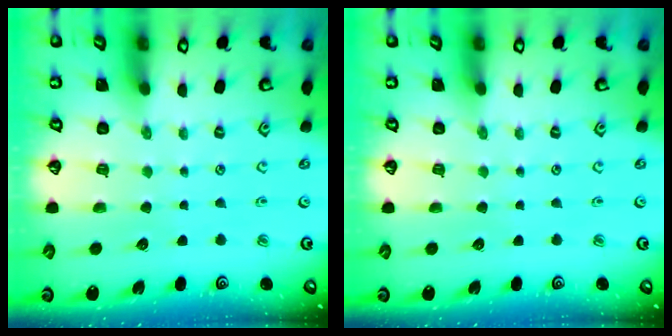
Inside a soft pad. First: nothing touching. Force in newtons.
{"total": 0.0}